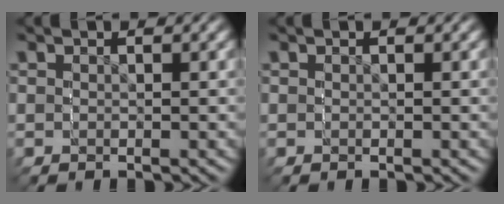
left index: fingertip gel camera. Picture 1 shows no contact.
{"total": 0.0}